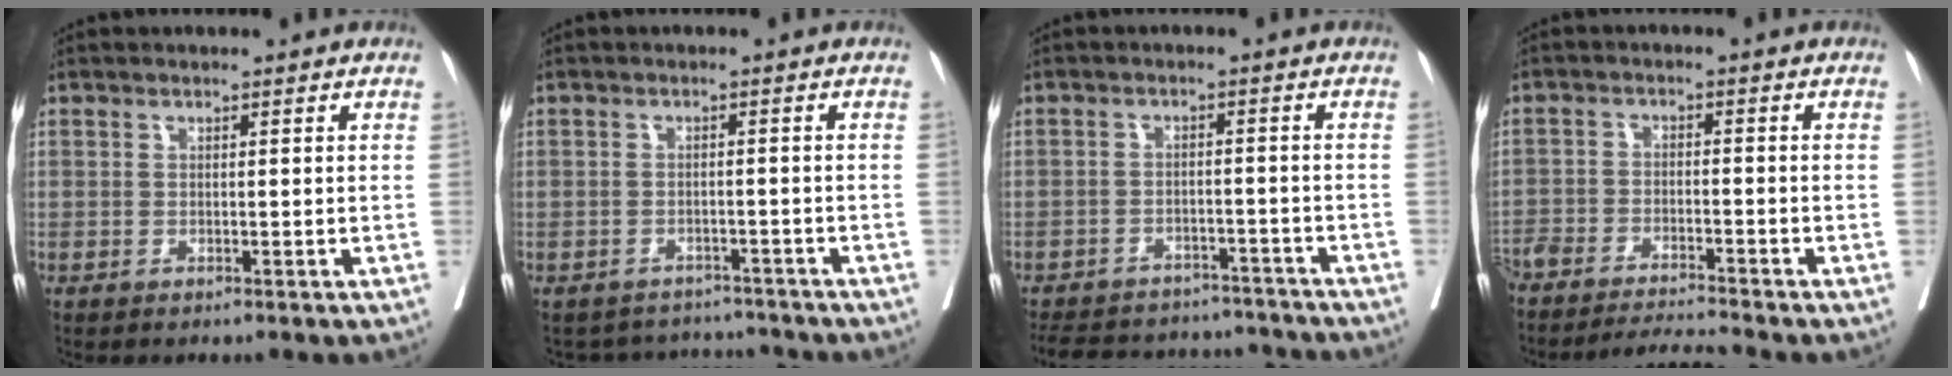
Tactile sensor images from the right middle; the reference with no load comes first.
{"total": 6.3, "force": [-5.9, 2.0, -0.7], "torque": [0.016, 0.022, -0.073]}
{"total": 16.5, "force": [-14.8, 5.8, 4.2], "torque": [-0.100, 0.009, -0.192]}
{"total": 8.0, "force": [-7.7, -0.7, 2.1], "torque": [-0.031, 0.003, -0.132]}